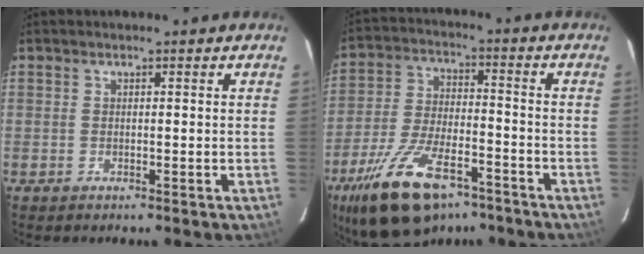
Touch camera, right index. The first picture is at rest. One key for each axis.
{"total": 18.4, "fx": -12.0, "fy": 7.9, "fz": 11.6, "tx": -0.238, "ty": -0.024, "tz": -0.207}